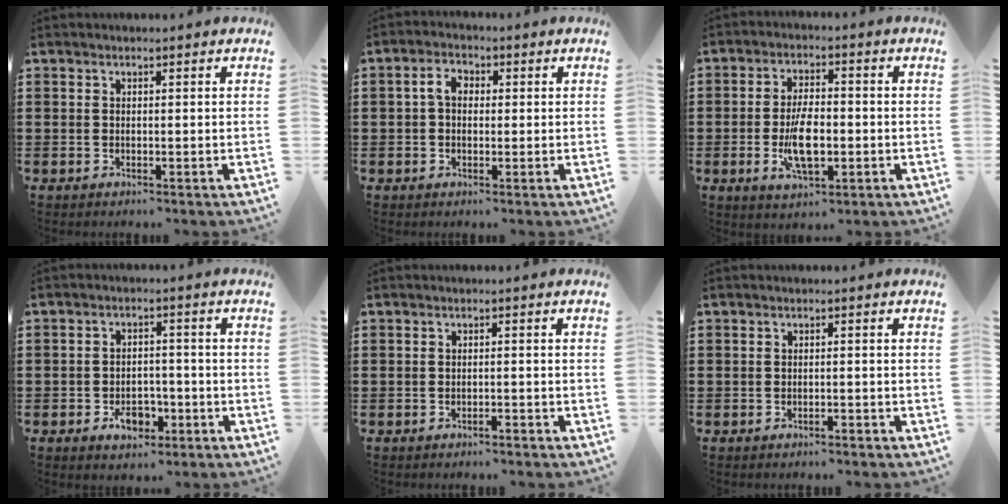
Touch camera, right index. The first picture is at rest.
{"total": 3.4, "force": [0.2, 2.3, 2.5], "torque": [-0.053, 0.013, 0.000]}
{"total": 7.5, "force": [-1.6, 3.2, 6.5], "torque": [-0.137, -0.002, -0.032]}
{"total": 4.7, "force": [-2.2, 3.0, 2.9], "torque": [-0.040, 0.006, -0.040]}
{"total": 1.3, "force": [-1.2, -0.2, 0.6], "torque": [-0.012, -0.002, -0.022]}
{"total": 0.8, "force": [-0.8, 0.0, 0.3], "torque": [-0.009, -0.004, -0.015]}